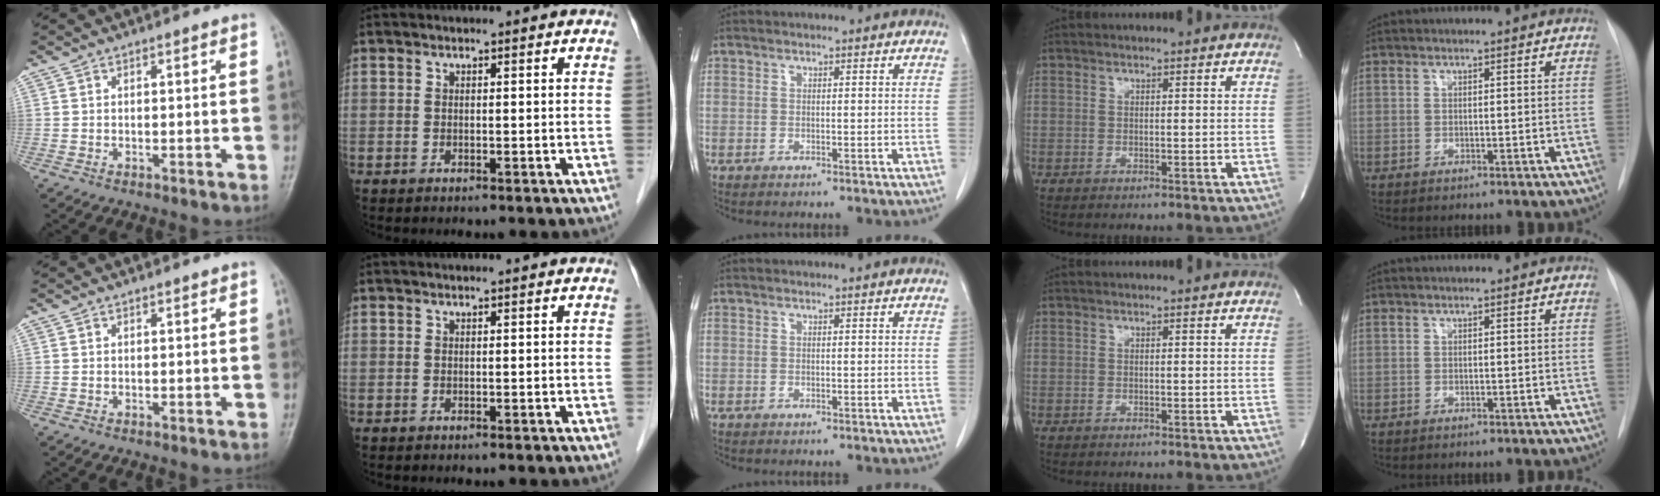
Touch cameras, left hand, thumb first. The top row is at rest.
{}